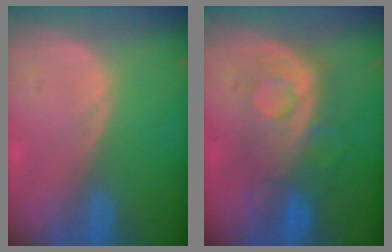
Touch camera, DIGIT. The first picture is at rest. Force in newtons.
{"total": 7.9, "press": 7.9, "slide": 0.1}